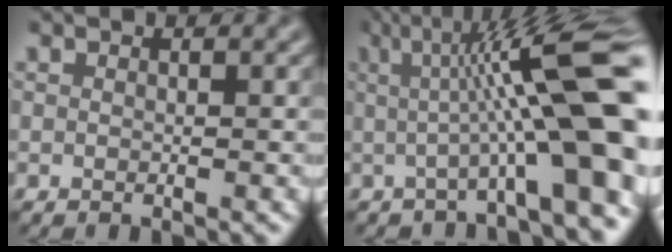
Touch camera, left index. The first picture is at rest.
{"total": 12.6, "force": [0.4, 2.3, 12.4], "torque": [-0.164, 0.028, 0.007]}